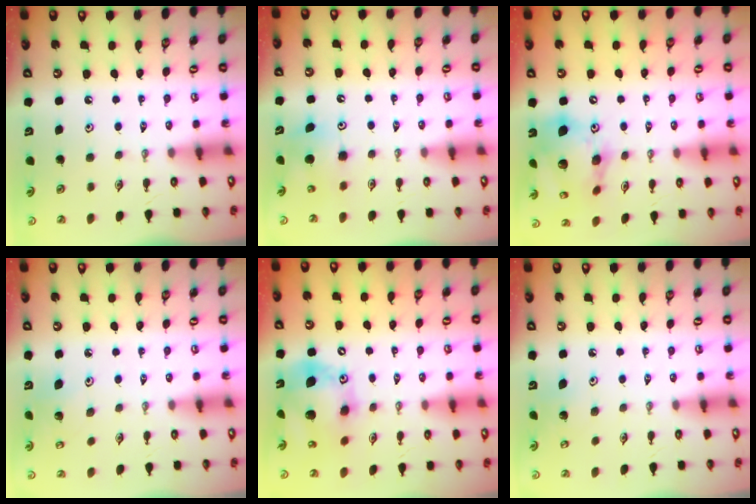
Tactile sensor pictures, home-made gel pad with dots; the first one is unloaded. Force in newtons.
{"total": 8.1, "press": 8.0, "slide": 0.7}
{"total": 18.8, "press": 18.6, "slide": 3.2}
{"total": 5.8, "press": 5.7, "slide": 1.1}
{"total": 16.5, "press": 16.2, "slide": 3.1}
{"total": 4.6, "press": 4.6, "slide": 0.3}